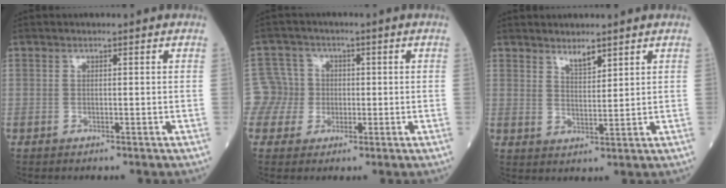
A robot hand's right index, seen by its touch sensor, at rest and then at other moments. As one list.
[{"total": 5.1, "force": [-0.6, 5.1, -0.4], "torque": [0.015, 0.020, -0.012]}, {"total": 2.8, "force": [2.4, 0.5, 1.5], "torque": [-0.029, -0.008, 0.047]}]